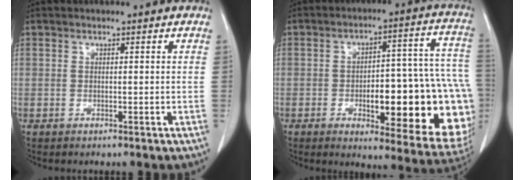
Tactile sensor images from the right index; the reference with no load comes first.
{"total": 25.0, "force": [-5.4, 6.8, 23.5], "torque": [-0.206, 0.032, -0.044]}